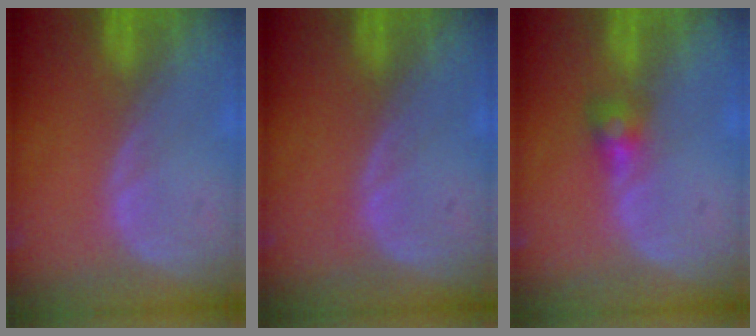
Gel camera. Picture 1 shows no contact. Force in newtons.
{"total": 0.0}
{"total": 2.6, "press": 2.5, "slide": 0.7}